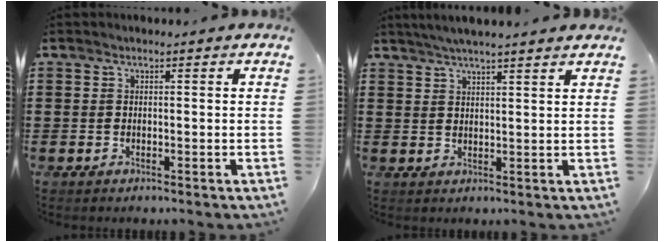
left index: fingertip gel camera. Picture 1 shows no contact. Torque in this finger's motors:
{"motor_torque": [1.06, -1.08, 0.24, 0.16]}